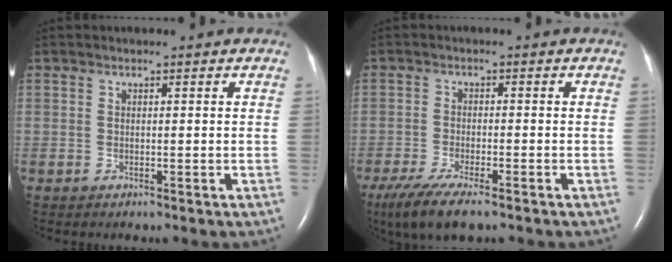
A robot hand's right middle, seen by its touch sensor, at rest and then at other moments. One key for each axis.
{"total": 8.9, "fx": -6.3, "fy": 1.9, "fz": 6.0, "tx": -0.104, "ty": -0.021, "tz": -0.102}